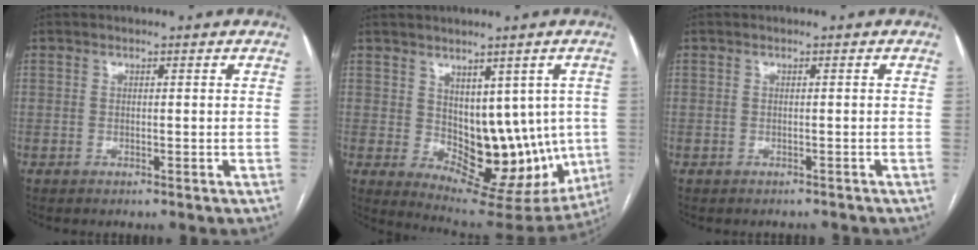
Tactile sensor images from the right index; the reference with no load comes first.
{"total": 13.9, "force": [-0.2, 8.4, 11.0], "torque": [-0.125, -0.001, 0.022]}
{"total": 1.5, "force": [-1.3, 0.7, -0.2], "torque": [0.002, 0.001, -0.017]}